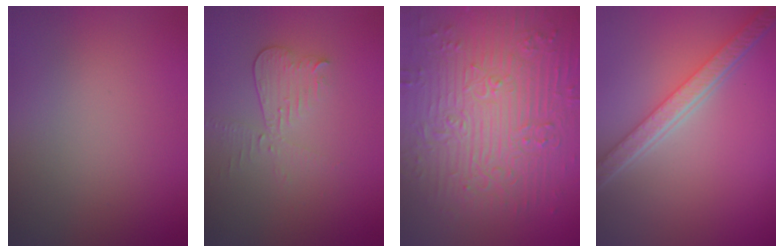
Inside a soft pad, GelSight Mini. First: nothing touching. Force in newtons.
{"total": 3.1, "press": 2.7, "slide": 1.5}
{"total": 9.2, "press": 6.8, "slide": 6.2}
{"total": 5.4, "press": 4.1, "slide": 3.5}